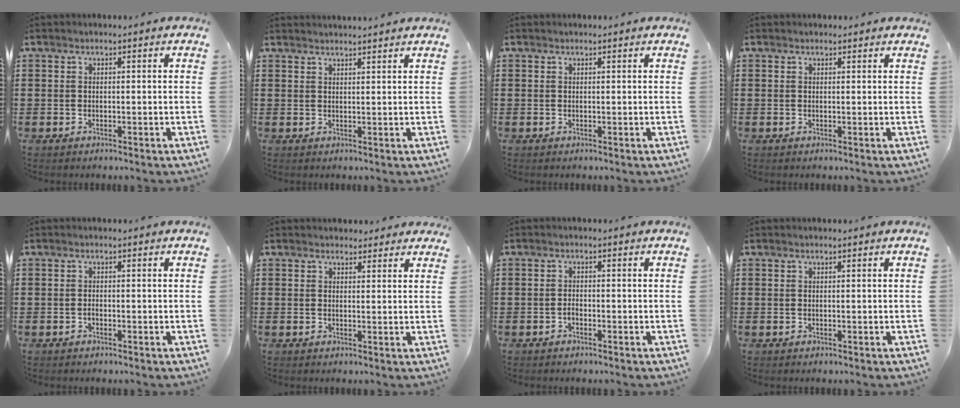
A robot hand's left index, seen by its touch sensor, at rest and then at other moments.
{"total": 1.7, "force": [1.7, -0.3, 0.1], "torque": [-0.006, -0.001, 0.033]}
{"total": 0.0}
{"total": 0.6, "force": [0.4, 0.3, 0.0], "torque": [-0.003, 0.005, 0.008]}
{"total": 0.6, "force": [-0.4, 0.2, 0.3], "torque": [-0.010, -0.002, -0.007]}
{"total": 2.0, "force": [1.8, 0.9, -0.1], "torque": [0.004, 0.002, 0.032]}
{"total": 1.1, "force": [-0.7, 0.4, 0.7], "torque": [-0.016, -0.002, -0.013]}
{"total": 0.0}